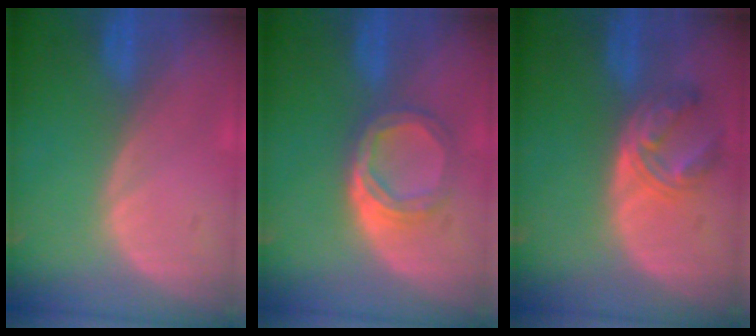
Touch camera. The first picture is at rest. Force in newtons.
{"total": 5.5, "press": 5.0, "slide": 2.4}
{"total": 5.4, "press": 5.3, "slide": 1.4}